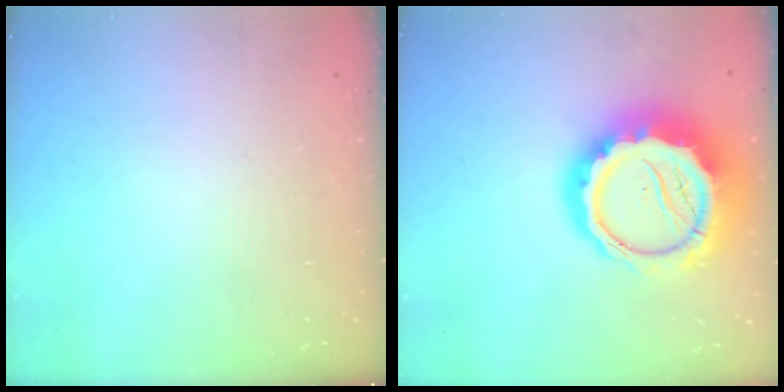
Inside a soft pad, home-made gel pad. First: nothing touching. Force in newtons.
{"total": 18.5, "press": 18.2, "slide": 3.7}